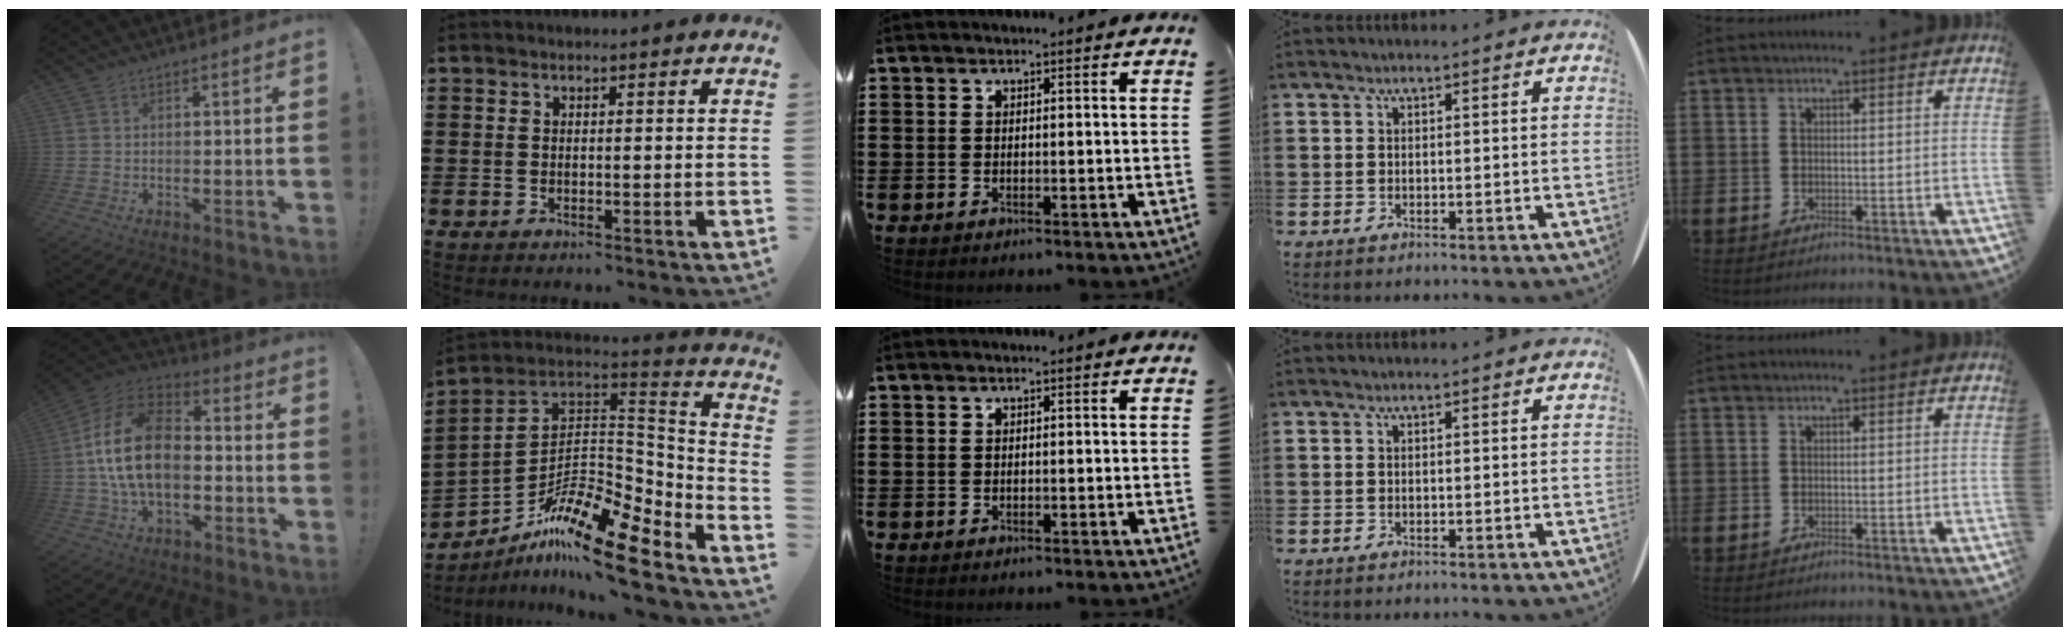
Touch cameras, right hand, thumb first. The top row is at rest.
{"thumb": {"total": 21.2, "force": [-0.1, 13.8, 16.0], "torque": [-0.288, 0.031, 0.005]}, "index": {"total": 14.5, "force": [-10.1, 4.4, 9.5], "torque": [-0.160, 0.021, -0.187]}}